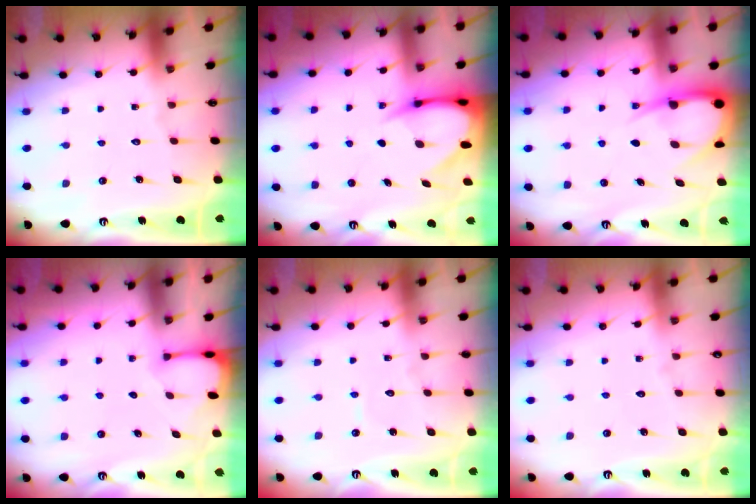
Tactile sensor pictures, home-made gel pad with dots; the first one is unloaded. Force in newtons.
{"total": 6.2, "press": 6.1, "slide": 0.7}
{"total": 8.8, "press": 8.8, "slide": 0.8}
{"total": 1.2, "press": 1.2, "slide": 0.3}
{"total": 3.3, "press": 3.3, "slide": 0.4}
{"total": 2.6, "press": 2.6, "slide": 0.2}